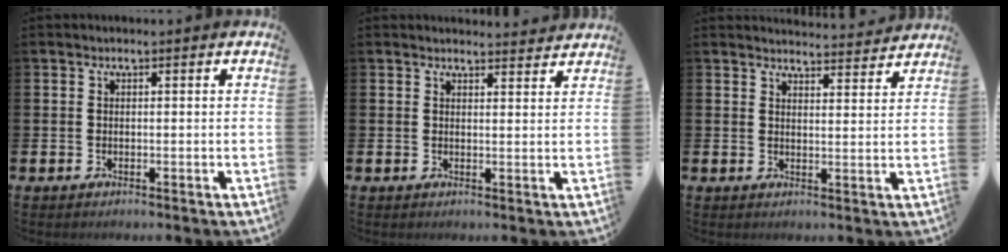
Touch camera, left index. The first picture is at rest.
{"total": 2.4, "force": [2.4, 0.3, 0.0], "torque": [0.005, -0.017, 0.042]}
{"total": 4.0, "force": [4.0, 0.1, -0.1], "torque": [0.002, -0.031, 0.070]}